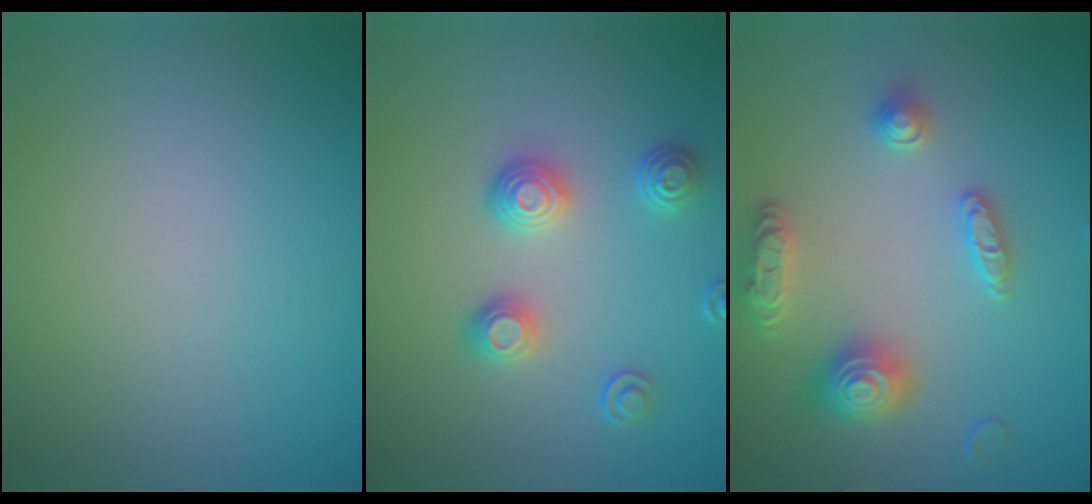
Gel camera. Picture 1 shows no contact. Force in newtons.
{"total": 3.2, "press": 2.8, "slide": 1.5}
{"total": 3.8, "press": 3.7, "slide": 0.6}